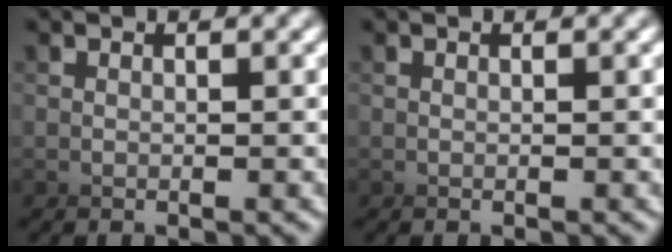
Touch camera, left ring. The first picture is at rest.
{"total": 0.0}